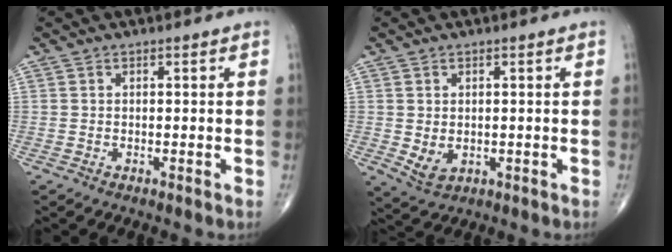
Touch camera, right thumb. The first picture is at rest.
{"total": 3.6, "force": [-0.1, 2.4, 2.7], "torque": [-0.039, -0.005, 0.012]}